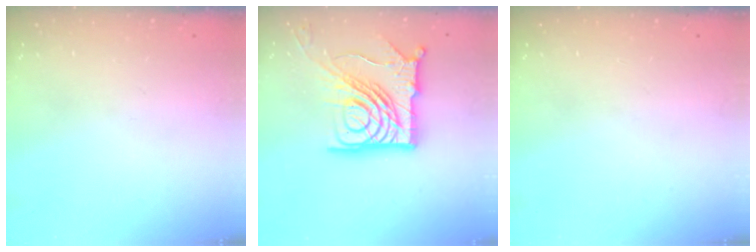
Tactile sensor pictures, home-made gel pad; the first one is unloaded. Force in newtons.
{"total": 21.5, "press": 21.4, "slide": 2.4}
{"total": 0.0}